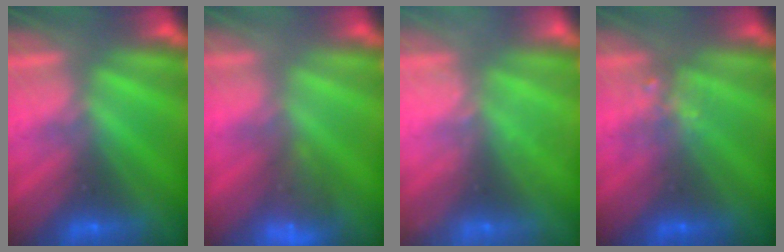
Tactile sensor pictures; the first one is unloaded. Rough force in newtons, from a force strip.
{"total": 6.6}
{"total": 2.3}
{"total": 2.3}